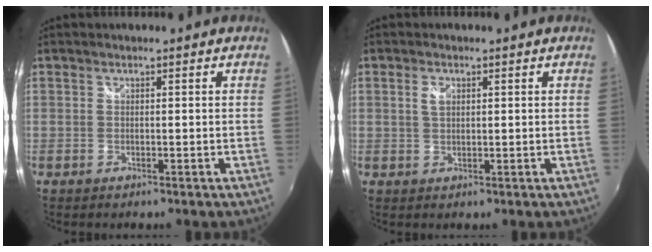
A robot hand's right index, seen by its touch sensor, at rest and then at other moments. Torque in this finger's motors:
{"motor_torque": [0.86, 0.44, 0.17, 0.05]}